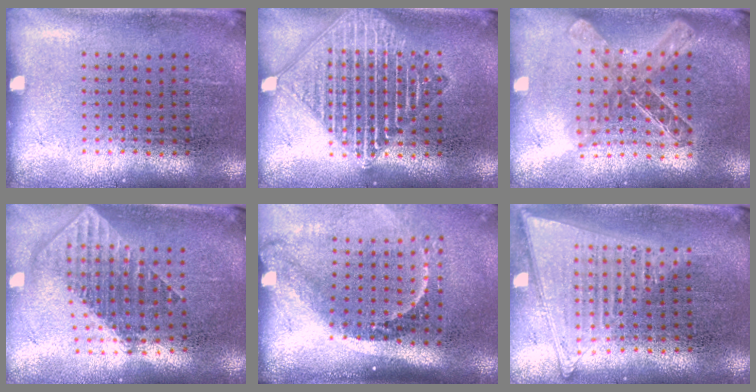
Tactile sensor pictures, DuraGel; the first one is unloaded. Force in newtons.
{"total": 2.6, "press": 2.6, "slide": 0.3}
{"total": 1.9, "press": 1.7, "slide": 1.0}
{"total": 1.9, "press": 1.5, "slide": 1.2}
{"total": 2.2, "press": 1.5, "slide": 1.7}
{"total": 1.4, "press": 1.3, "slide": 0.5}